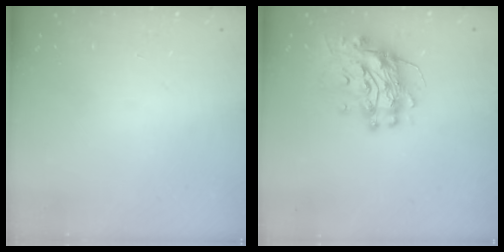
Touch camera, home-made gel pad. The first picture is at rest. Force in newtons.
{"total": 12.9, "press": 12.8, "slide": 1.3}